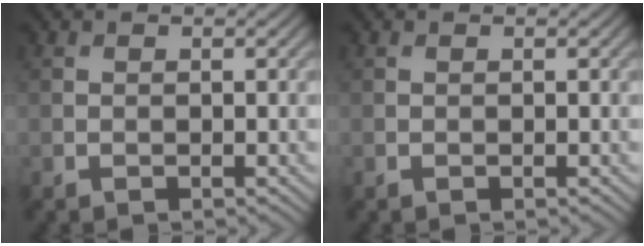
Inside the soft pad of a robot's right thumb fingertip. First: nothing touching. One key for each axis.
{"total": 0.0}